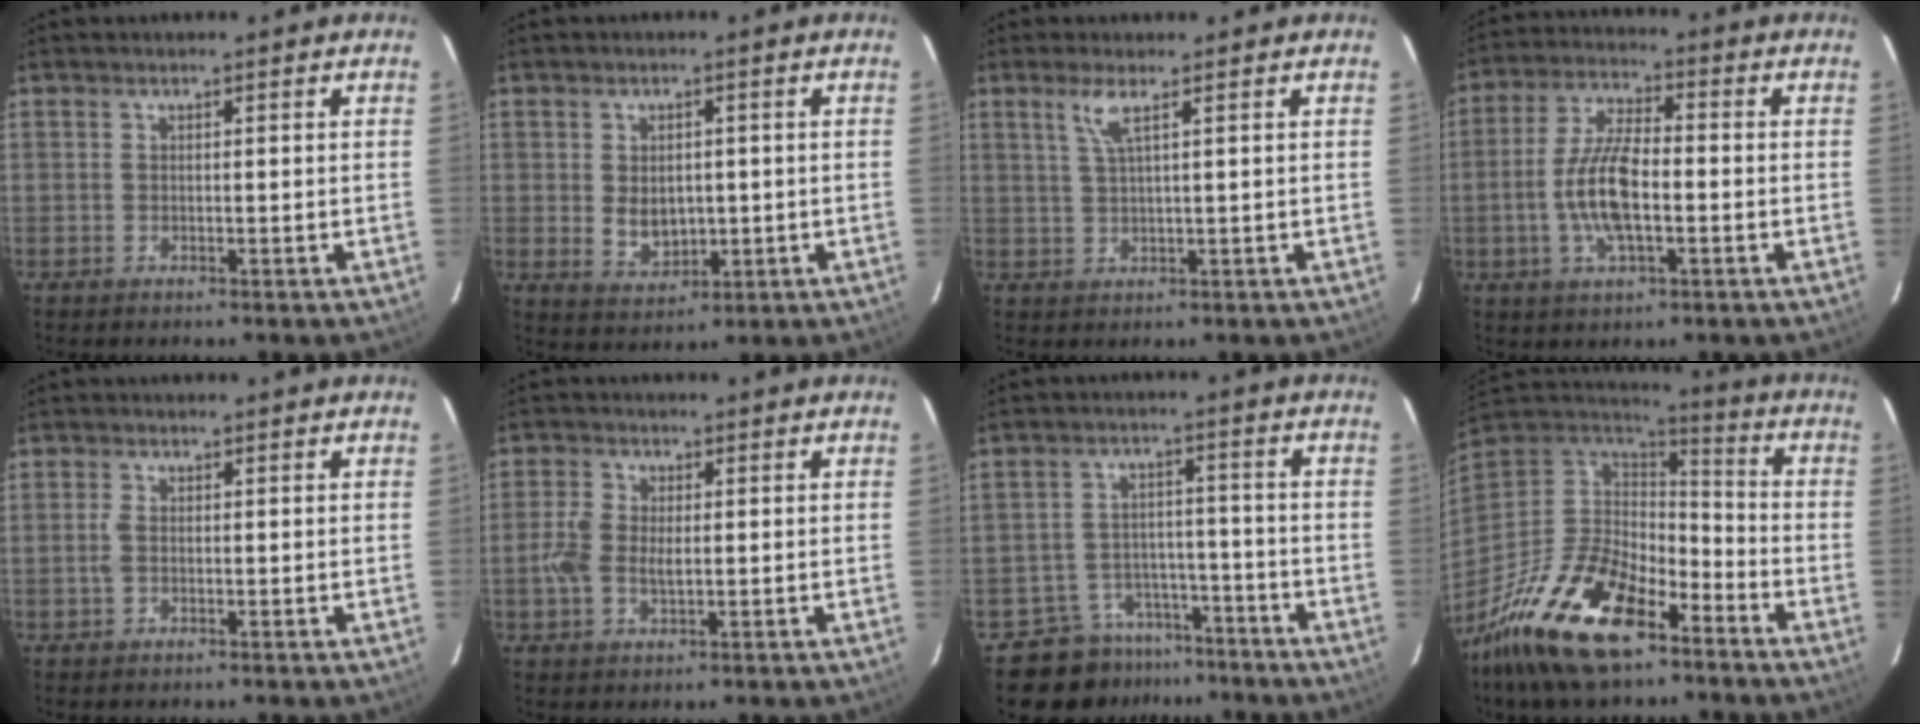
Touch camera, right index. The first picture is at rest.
{"total": 5.8, "force": [-0.2, 4.3, 3.9], "torque": [-0.070, -0.005, 0.008]}
{"total": 3.2, "force": [1.7, -0.1, 2.8], "torque": [-0.060, 0.000, 0.038]}
{"total": 10.8, "force": [-2.2, 4.0, 9.7], "torque": [-0.200, 0.004, -0.044]}
{"total": 1.7, "force": [-0.2, 1.0, 1.4], "torque": [-0.032, 0.001, -0.004]}
{"total": 5.1, "force": [-0.5, 2.9, 4.1], "torque": [-0.094, 0.004, -0.014]}
{"total": 8.6, "force": [-6.7, 5.3, 0.7], "torque": [-0.022, 0.030, -0.092]}
{"total": 21.9, "force": [-13.4, 10.0, 14.0], "torque": [-0.287, -0.026, -0.240]}